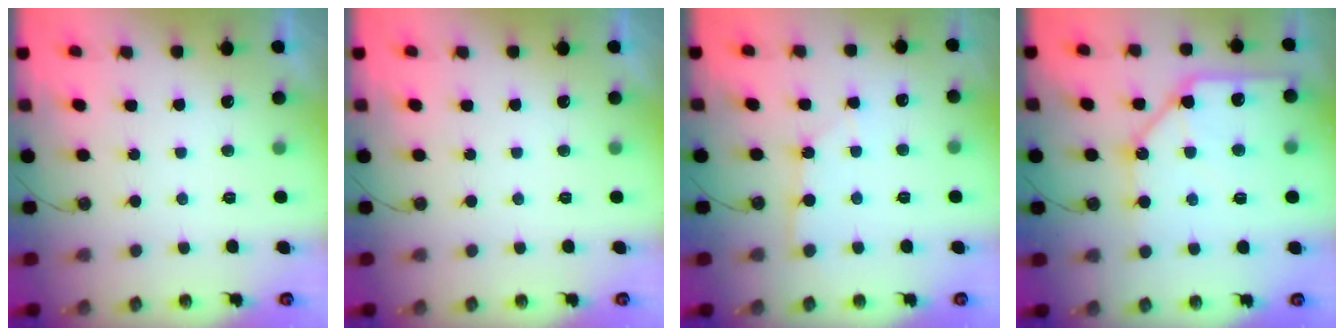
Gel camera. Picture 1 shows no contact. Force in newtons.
{"total": 0.0}
{"total": 2.0, "press": 2.0, "slide": 0.2}
{"total": 13.6, "press": 13.5, "slide": 1.8}